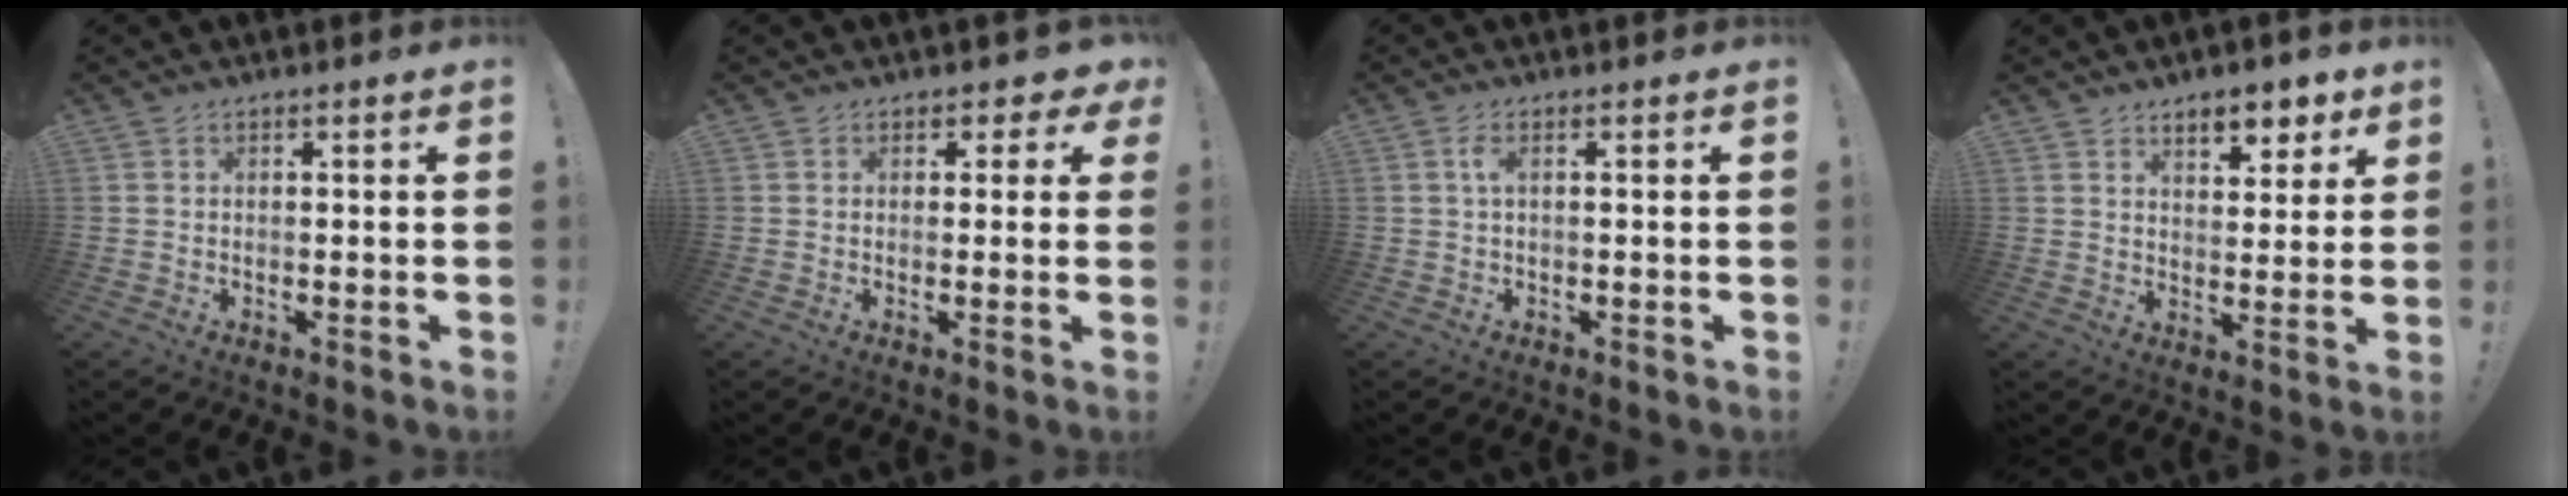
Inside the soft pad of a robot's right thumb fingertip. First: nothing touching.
{"total": 2.9, "force": [1.1, 2.4, 1.2], "torque": [-0.004, -0.007, 0.015]}
{"total": 2.2, "force": [0.3, 0.5, 2.1], "torque": [-0.035, 0.000, 0.003]}
{"total": 7.2, "force": [5.5, 3.7, 2.9], "torque": [-0.019, -0.046, 0.097]}